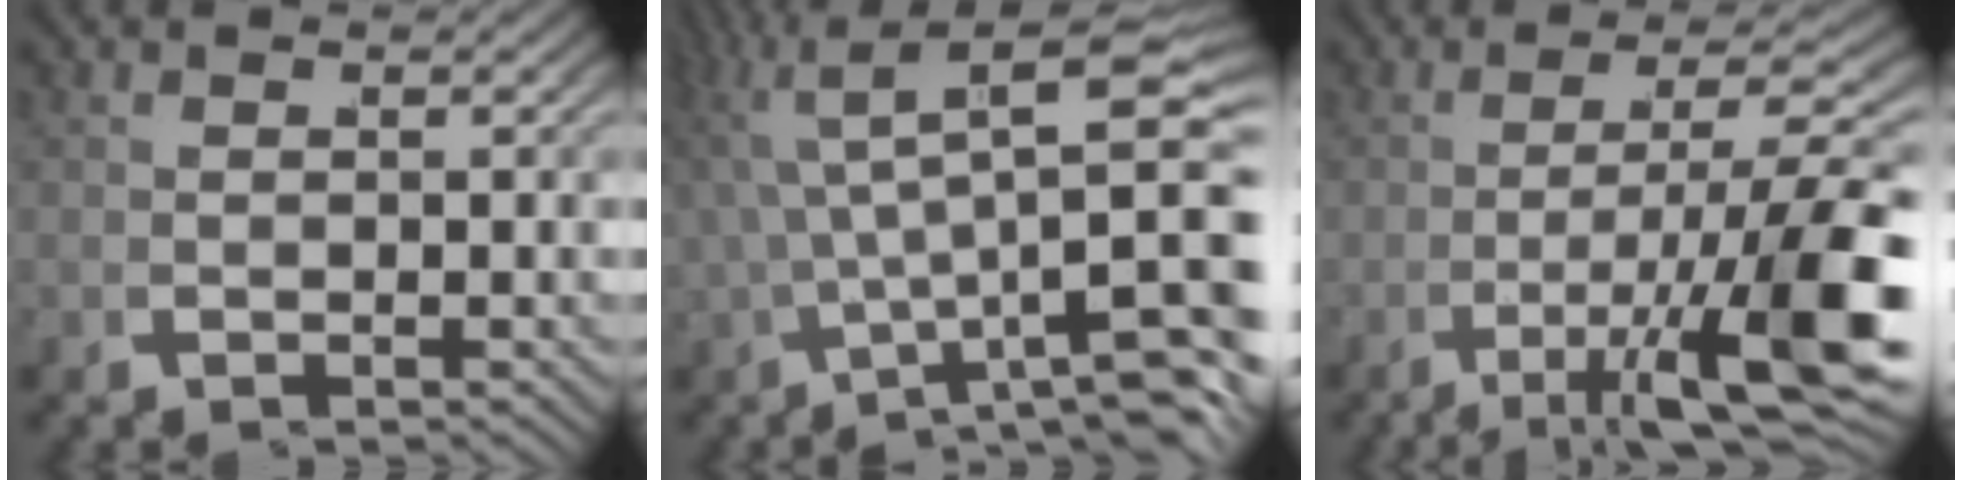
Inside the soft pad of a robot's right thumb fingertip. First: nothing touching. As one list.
[{"total": 11.3, "force": [1.7, 5.6, 9.7], "torque": [-0.143, -0.013, 0.041]}, {"total": 10.7, "force": [-2.4, 4.0, 9.7], "torque": [-0.167, -0.027, -0.015]}]